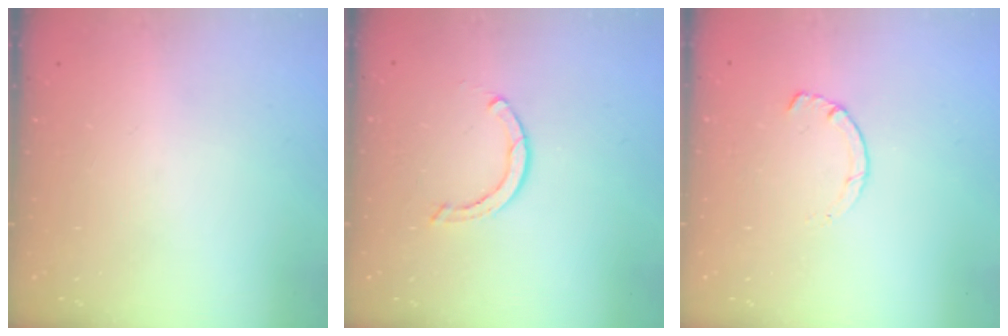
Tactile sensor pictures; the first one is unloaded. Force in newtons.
{"total": 2.4, "press": 2.4, "slide": 0.0}
{"total": 1.8, "press": 1.7, "slide": 0.3}